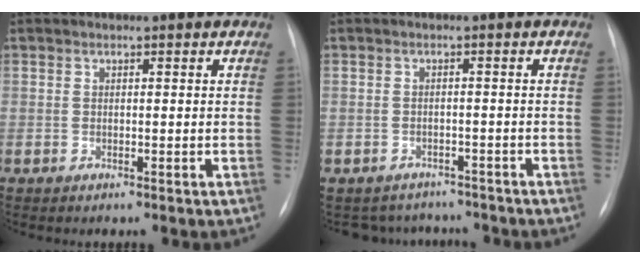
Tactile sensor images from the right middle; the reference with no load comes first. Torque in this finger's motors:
{"motor_torque": [0.00, -0.15, -0.05, -0.01]}